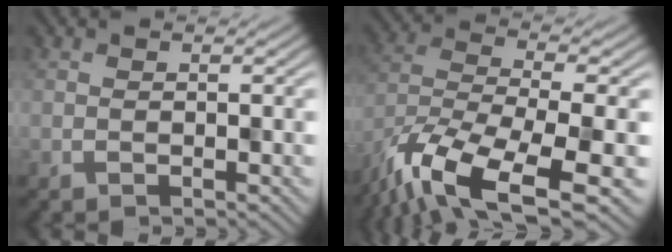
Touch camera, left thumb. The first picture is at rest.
{"total": 14.0, "force": [-9.8, 4.5, 8.9], "torque": [-0.207, -0.041, -0.149]}